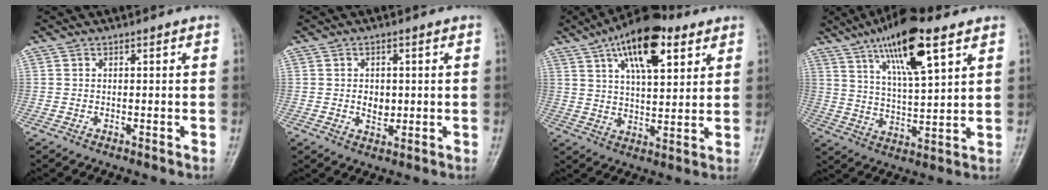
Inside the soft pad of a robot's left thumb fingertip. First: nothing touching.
{"total": 3.7, "force": [0.1, 2.7, 2.6], "torque": [-0.026, -0.002, 0.005]}
{"total": 15.8, "force": [8.0, 6.7, 11.8], "torque": [-0.162, -0.019, 0.130]}
{"total": 15.8, "force": [8.8, 4.3, 12.4], "torque": [-0.201, -0.027, 0.155]}